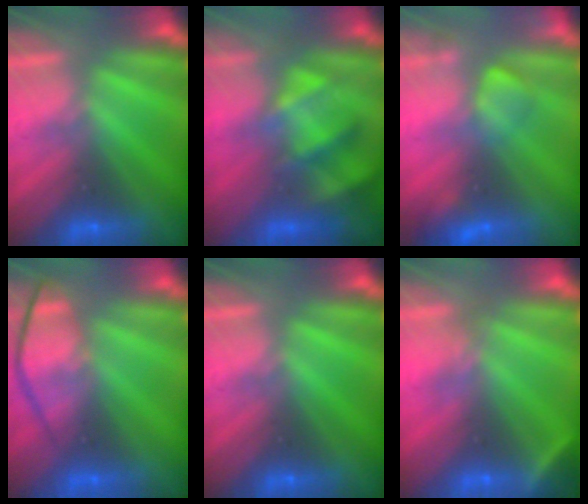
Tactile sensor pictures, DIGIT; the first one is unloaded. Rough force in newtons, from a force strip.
{"total": 4.9}
{"total": 2.4}
{"total": 4.5}
{"total": 0.0}
{"total": 2.9}